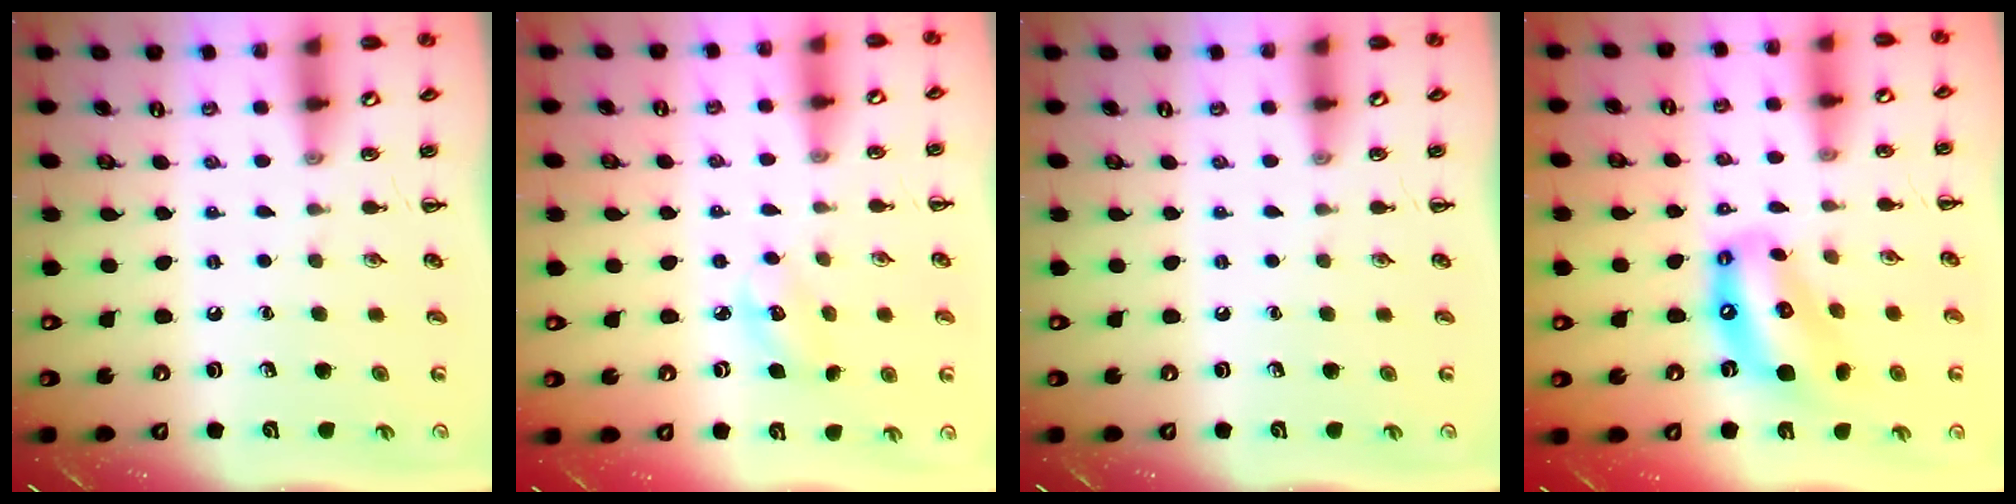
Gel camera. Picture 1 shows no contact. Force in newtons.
{"total": 4.0, "press": 3.9, "slide": 0.9}
{"total": 0.0}
{"total": 12.6, "press": 12.2, "slide": 3.2}